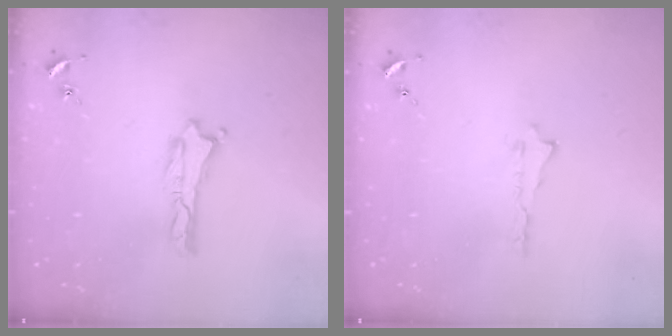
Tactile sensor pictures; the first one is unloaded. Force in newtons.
{"total": 0.0}